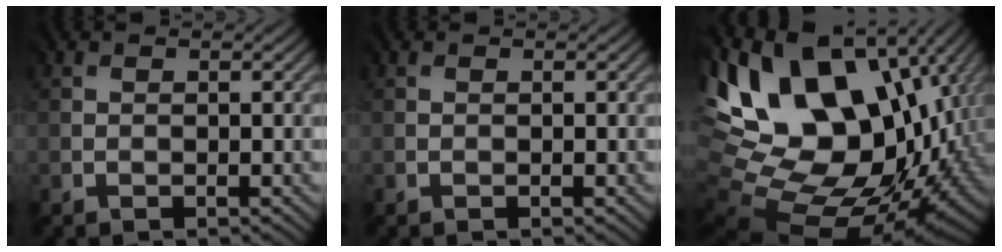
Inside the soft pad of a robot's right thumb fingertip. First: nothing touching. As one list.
[{"total": 0.0}, {"total": 19.9, "force": [4.7, 12.7, 14.6], "torque": [-0.280, -0.020, 0.129]}]